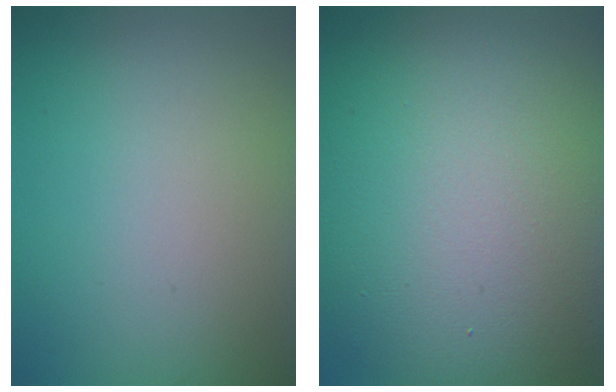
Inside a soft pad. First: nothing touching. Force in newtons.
{"total": 15.8, "press": 15.8, "slide": 0.6}